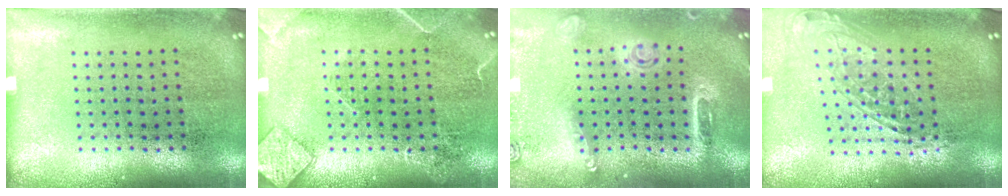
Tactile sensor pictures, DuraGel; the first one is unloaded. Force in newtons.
{"total": 2.3, "press": 2.3, "slide": 0.3}
{"total": 1.6, "press": 1.5, "slide": 0.5}
{"total": 1.6, "press": 1.3, "slide": 0.9}